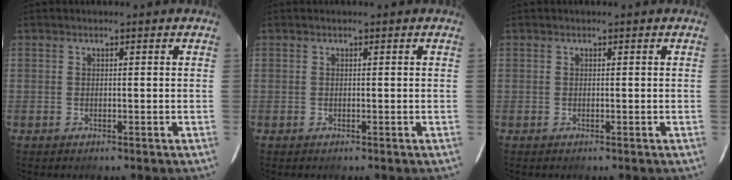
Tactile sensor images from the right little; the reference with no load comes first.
{"total": 0.0}
{"total": 0.0}